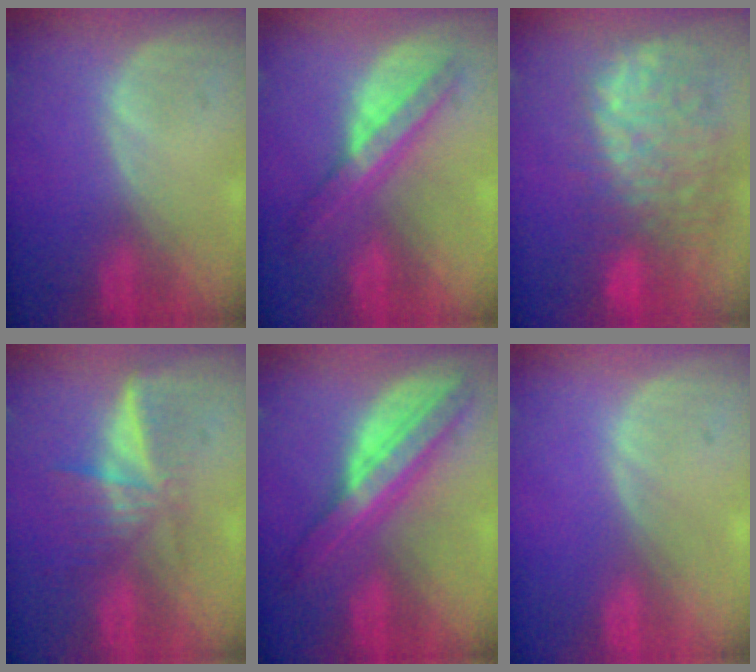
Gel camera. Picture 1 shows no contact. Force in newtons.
{"total": 7.1, "press": 6.0, "slide": 3.7}
{"total": 12.9, "press": 11.2, "slide": 6.5}
{"total": 6.0, "press": 5.3, "slide": 2.7}
{"total": 8.5, "press": 8.4, "slide": 0.4}
{"total": 0.0}